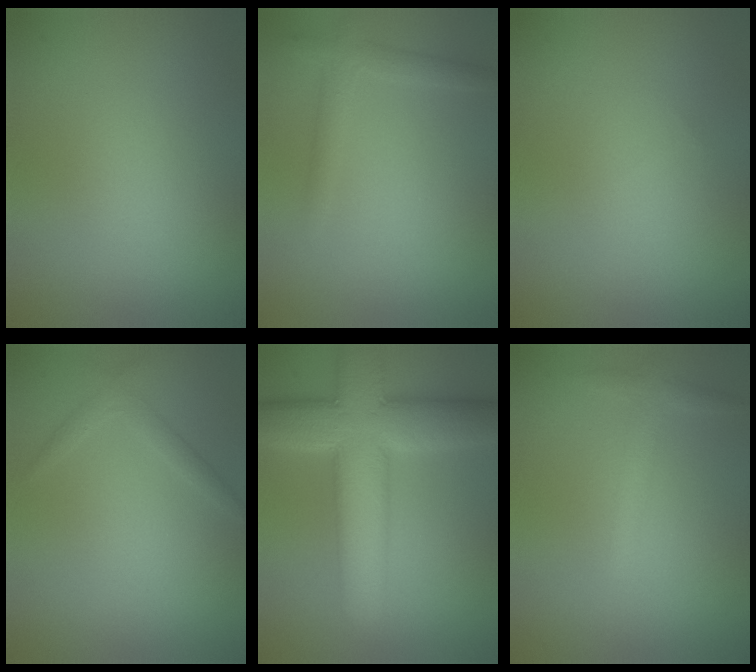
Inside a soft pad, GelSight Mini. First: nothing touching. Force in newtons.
{"total": 1.9, "press": 1.9, "slide": 0.1}
{"total": 0.0}
{"total": 1.3, "press": 1.3, "slide": 0.1}
{"total": 10.0, "press": 10.0, "slide": 0.5}
{"total": 1.7, "press": 1.7, "slide": 0.1}